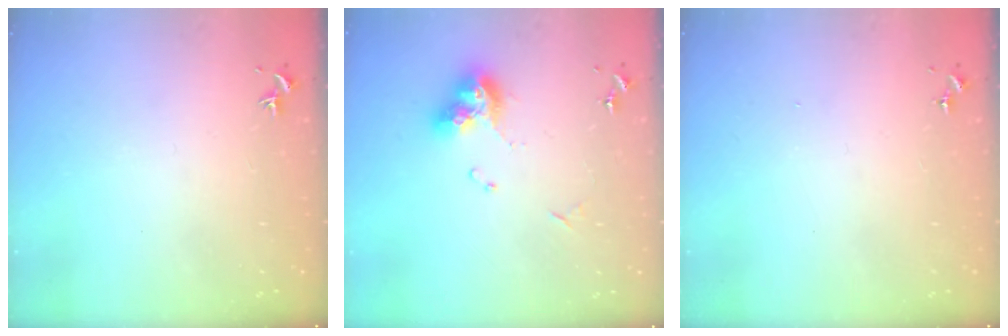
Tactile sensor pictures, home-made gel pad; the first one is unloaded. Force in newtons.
{"total": 12.2, "press": 12.2, "slide": 1.0}
{"total": 0.0}